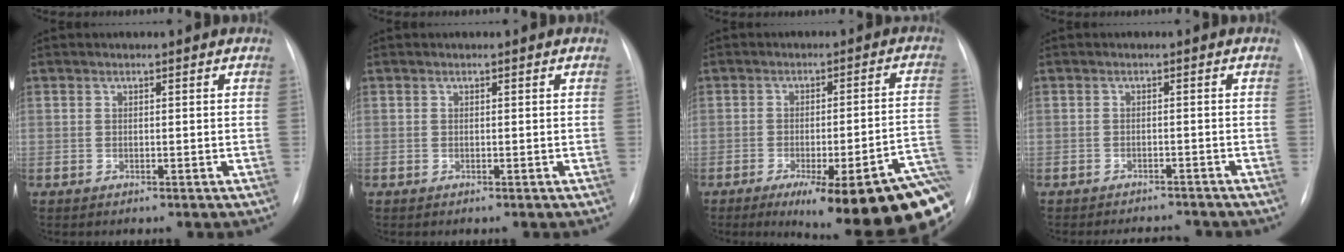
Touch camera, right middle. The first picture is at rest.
{"total": 0.0}
{"total": 23.0, "force": [-14.4, 2.8, 17.8], "torque": [-0.128, -0.002, -0.185]}
{"total": 5.6, "force": [-5.3, 1.4, 1.0], "torque": [-0.009, 0.000, -0.065]}